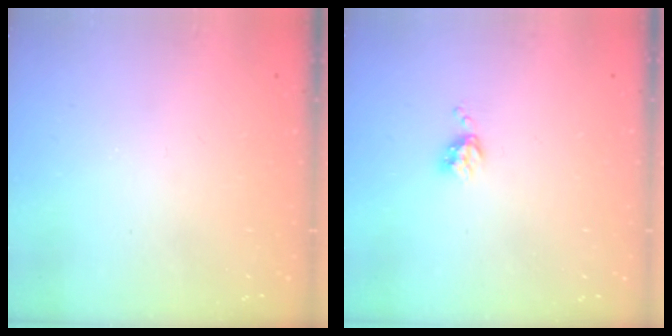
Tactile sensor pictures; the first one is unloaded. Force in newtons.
{"total": 4.0, "press": 4.0, "slide": 0.6}